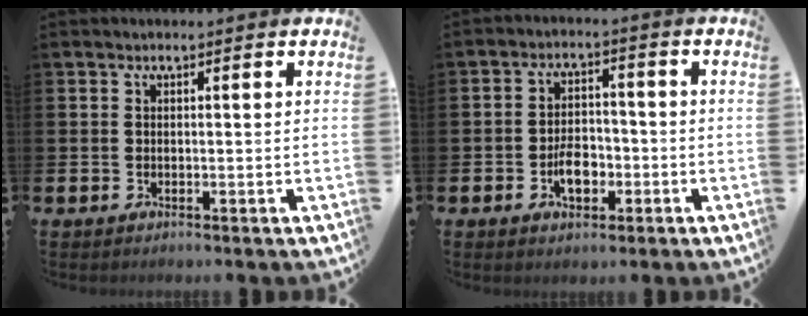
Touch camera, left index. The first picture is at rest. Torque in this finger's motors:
{"motor_torque": [0.46, 0.40, 0.16, 0.11]}